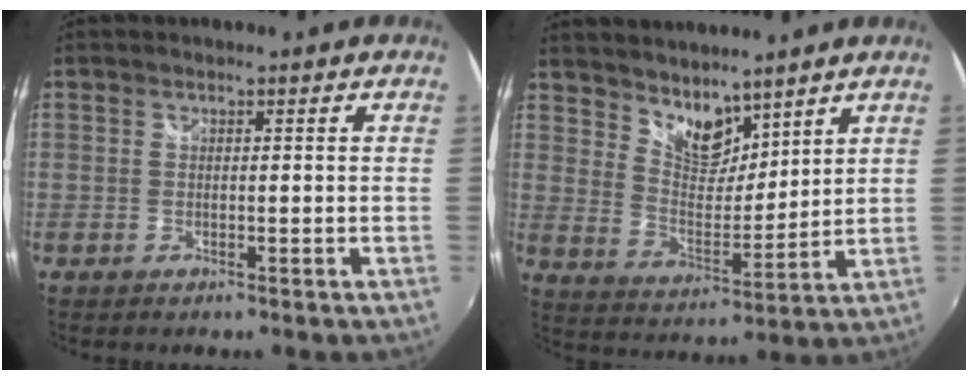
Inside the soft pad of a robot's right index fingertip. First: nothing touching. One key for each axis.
{"total": 9.1, "fx": 7.5, "fy": 3.9, "fz": 3.4, "tx": -0.050, "ty": 0.002, "tz": 0.141}